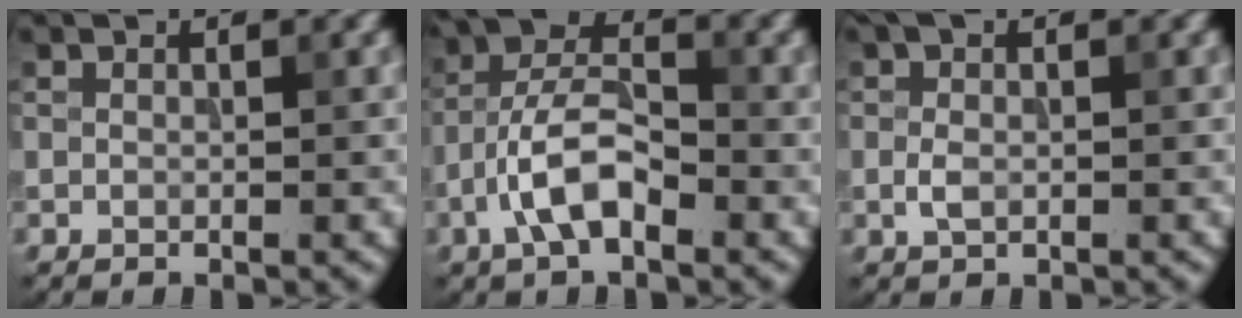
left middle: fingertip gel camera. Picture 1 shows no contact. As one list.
[{"total": 5.6, "force": [-2.6, 2.4, 4.3], "torque": [-0.080, 0.014, -0.054]}, {"total": 1.9, "force": [0.1, 1.1, 1.6], "torque": [-0.038, 0.003, -0.002]}]